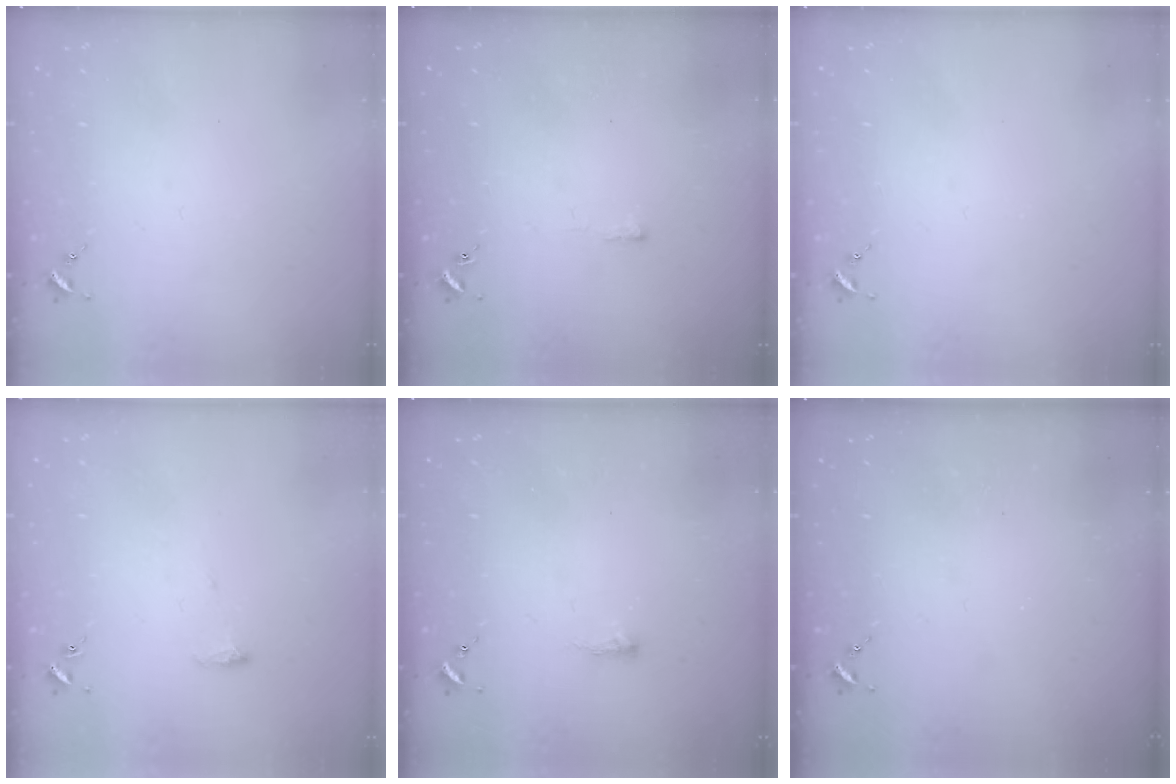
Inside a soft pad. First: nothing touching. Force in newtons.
{"total": 2.7, "press": 2.7, "slide": 0.4}
{"total": 0.0}
{"total": 4.7, "press": 4.6, "slide": 0.6}
{"total": 3.4, "press": 3.3, "slide": 0.7}
{"total": 0.0}